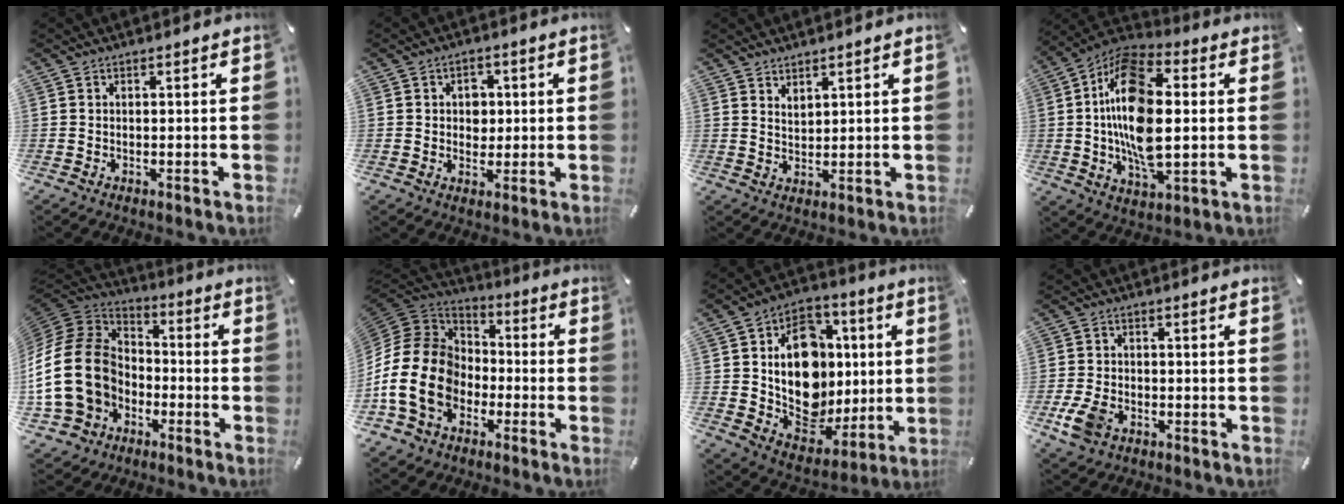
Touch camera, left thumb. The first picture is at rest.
{"total": 4.7, "force": [0.4, 4.3, 2.0], "torque": [-0.024, 0.001, 0.002]}
{"total": 2.6, "force": [2.4, 1.0, 0.0], "torque": [0.006, -0.015, 0.046]}
{"total": 18.5, "force": [1.3, 9.9, 15.6], "torque": [-0.326, -0.004, 0.015]}
{"total": 23.0, "force": [-4.3, 18.2, 13.4], "torque": [-0.294, 0.026, -0.073]}
{"total": 18.0, "force": [-6.1, 14.1, 9.4], "torque": [-0.212, 0.027, -0.110]}
{"total": 18.5, "force": [2.3, 14.7, 11.0], "torque": [-0.187, -0.015, 0.050]}
{"total": 6.1, "force": [-2.6, 4.0, 3.7], "torque": [-0.090, 0.007, -0.051]}